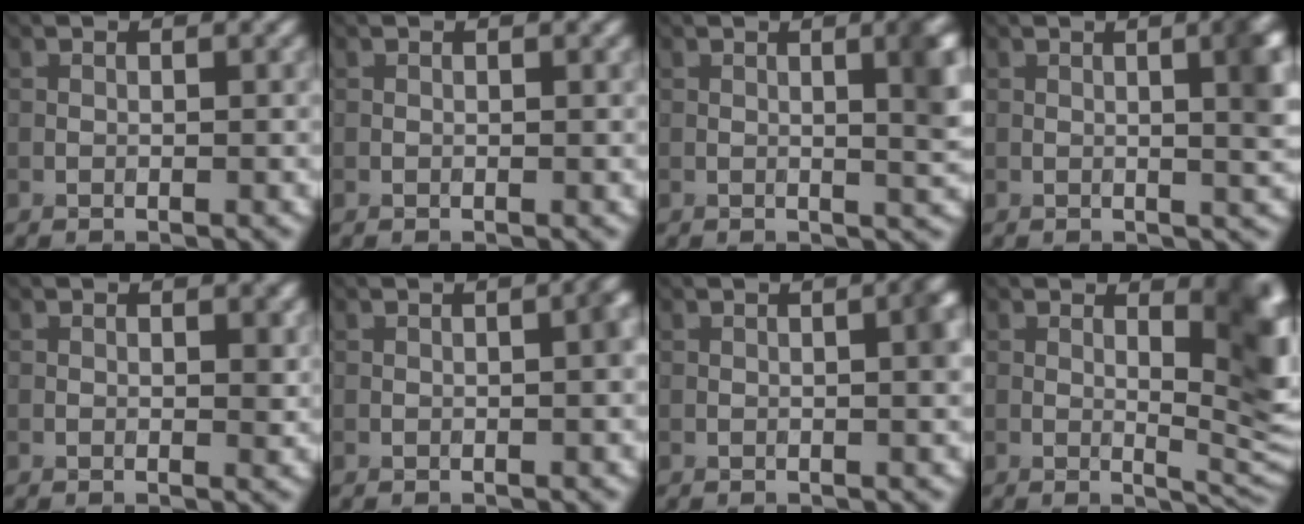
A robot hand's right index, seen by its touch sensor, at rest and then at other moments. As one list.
[{"total": 0.0}, {"total": 4.1, "force": [0.6, 1.2, 3.9], "torque": [-0.040, 0.010, 0.006]}, {"total": 4.7, "force": [0.5, 1.5, 4.5], "torque": [-0.041, 0.011, 0.008]}, {"total": 1.1, "force": [0.4, 0.6, 0.8], "torque": [-0.006, -0.003, 0.005]}, {"total": 1.5, "force": [-0.4, 0.3, 1.5], "torque": [-0.019, 0.006, -0.004]}, {"total": 2.2, "force": [0.1, 0.5, 2.1], "torque": [-0.024, 0.004, 0.003]}, {"total": 7.9, "force": [1.9, 2.5, 7.3], "torque": [-0.084, -0.008, 0.034]}]